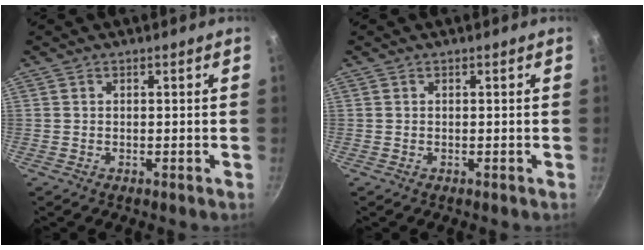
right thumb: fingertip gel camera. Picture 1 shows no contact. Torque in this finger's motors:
{"motor_torque": [-0.07, 0.09, 0.21, -0.24, 0.00]}